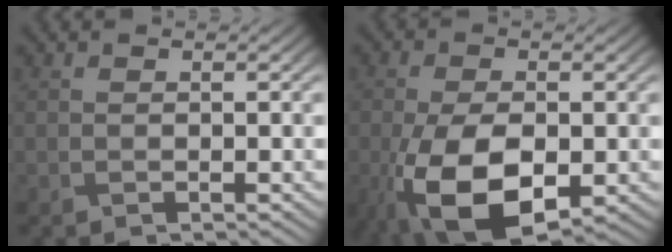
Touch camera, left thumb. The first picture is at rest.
{"total": 12.3, "force": [-4.0, 6.7, 9.5], "torque": [-0.212, -0.042, -0.057]}